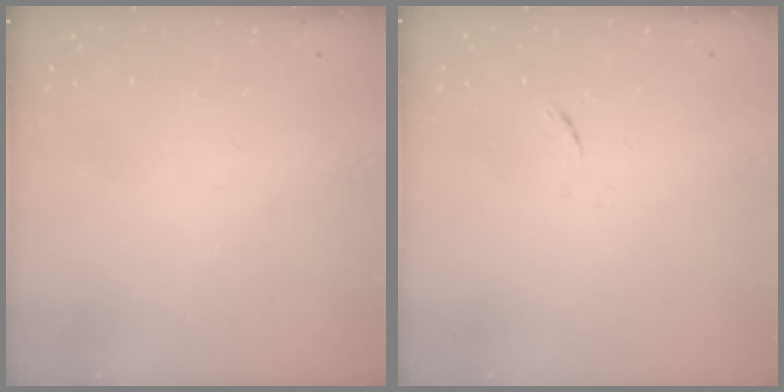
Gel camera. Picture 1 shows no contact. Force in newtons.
{"total": 4.8, "press": 4.6, "slide": 1.3}